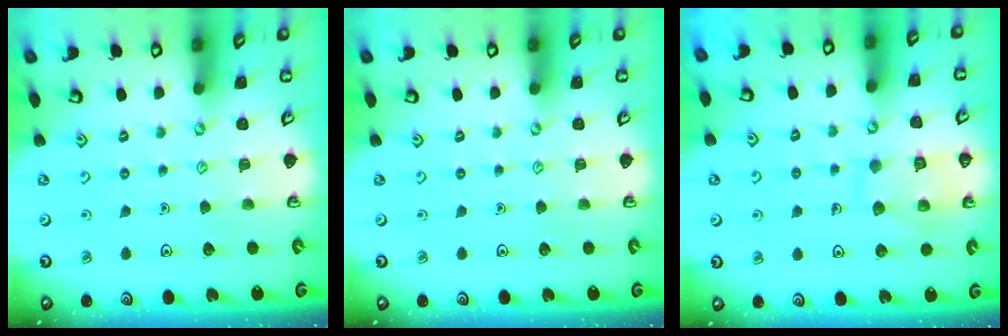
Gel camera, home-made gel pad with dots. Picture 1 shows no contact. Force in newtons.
{"total": 0.0}
{"total": 11.3, "press": 11.3, "slide": 1.0}